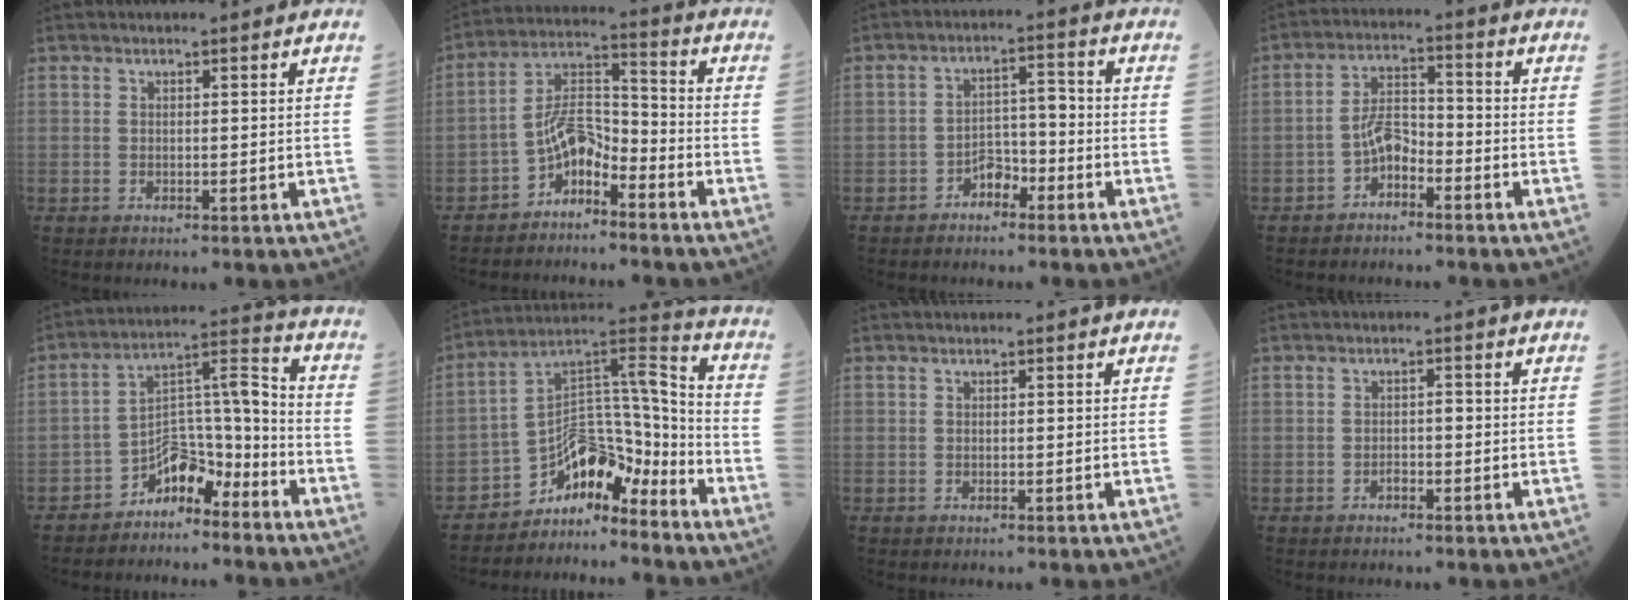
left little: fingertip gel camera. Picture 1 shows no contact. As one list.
[{"total": 6.2, "force": [-4.4, 2.5, 3.6], "torque": [-0.074, 0.020, -0.090]}, {"total": 4.1, "force": [-2.8, 2.2, 2.0], "torque": [-0.030, 0.014, -0.051]}, {"total": 4.2, "force": [-2.5, 2.1, 2.7], "torque": [-0.055, 0.011, -0.052]}, {"total": 7.9, "force": [-6.0, 3.2, 3.9], "torque": [-0.066, 0.042, -0.106]}, {"total": 9.4, "force": [-8.2, 3.2, 3.5], "torque": [-0.053, 0.057, -0.142]}, {"total": 0.0}, {"total": 1.2, "force": [-0.7, 0.6, 0.7], "torque": [-0.008, 0.004, -0.013]}]